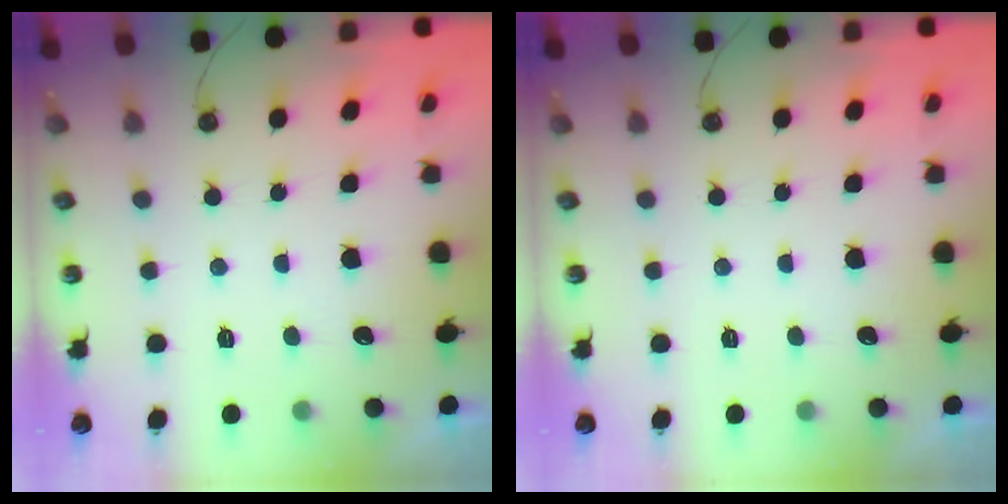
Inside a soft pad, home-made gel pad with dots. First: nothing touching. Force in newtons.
{"total": 0.0}